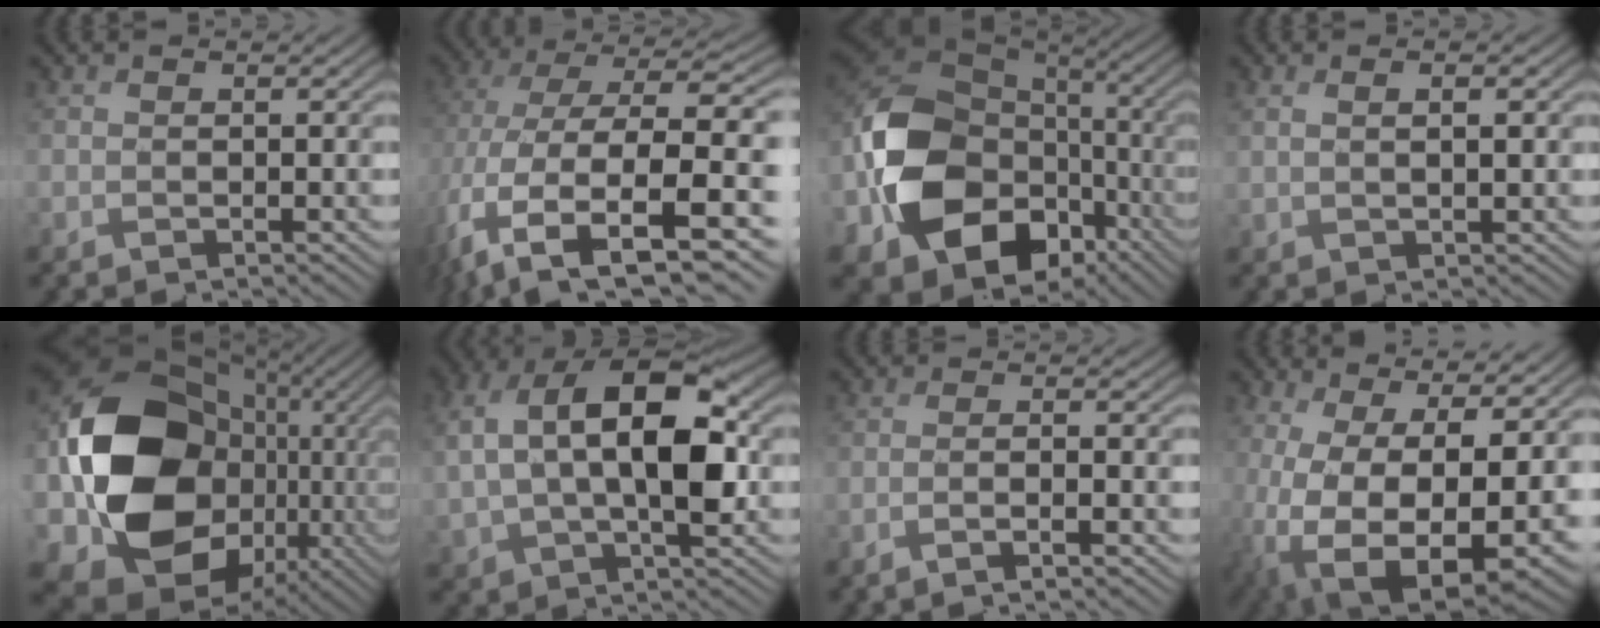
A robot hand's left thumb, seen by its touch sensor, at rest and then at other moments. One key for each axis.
{"total": 14.9, "fx": -4.3, "fy": 8.1, "fz": 11.7, "tx": -0.293, "ty": -0.024, "tz": -0.064}
{"total": 18.7, "fx": -4.9, "fy": 13.8, "fz": 11.6, "tx": -0.255, "ty": -0.037, "tz": -0.081}
{"total": 2.5, "fx": 0.9, "fy": 0.5, "fz": 2.2, "tx": -0.032, "ty": -0.003, "tz": 0.019}
{"total": 22.8, "fx": -1.4, "fy": 17.6, "fz": 14.3, "tx": -0.361, "ty": -0.032, "tz": -0.002}
{"total": 13.4, "fx": 1.5, "fy": 6.9, "fz": 11.4, "tx": -0.223, "ty": 0.009, "tz": 0.029}
{"total": 3.5, "fx": -1.7, "fy": 0.4, "fz": 3.0, "tx": -0.048, "ty": 0.010, "tz": -0.046}
{"total": 16.4, "fx": -3.0, "fy": 8.1, "fz": 13.9, "tx": -0.258, "ty": -0.053, "tz": -0.015}